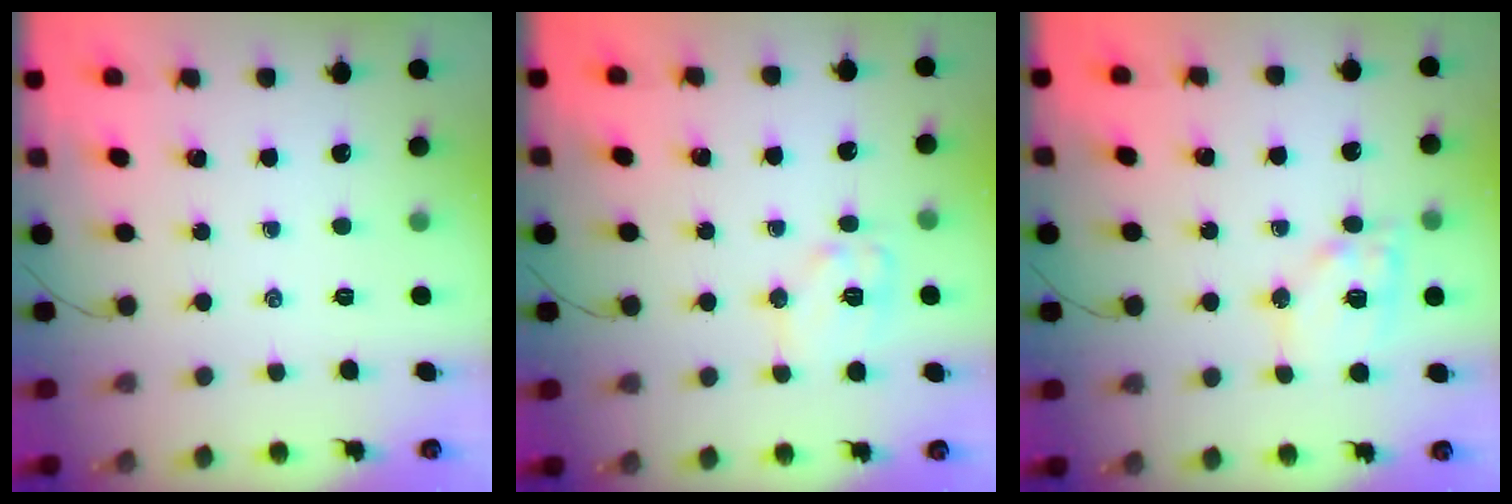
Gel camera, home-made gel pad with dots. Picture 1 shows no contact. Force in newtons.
{"total": 9.4, "press": 9.4, "slide": 0.7}
{"total": 11.6, "press": 11.4, "slide": 2.0}